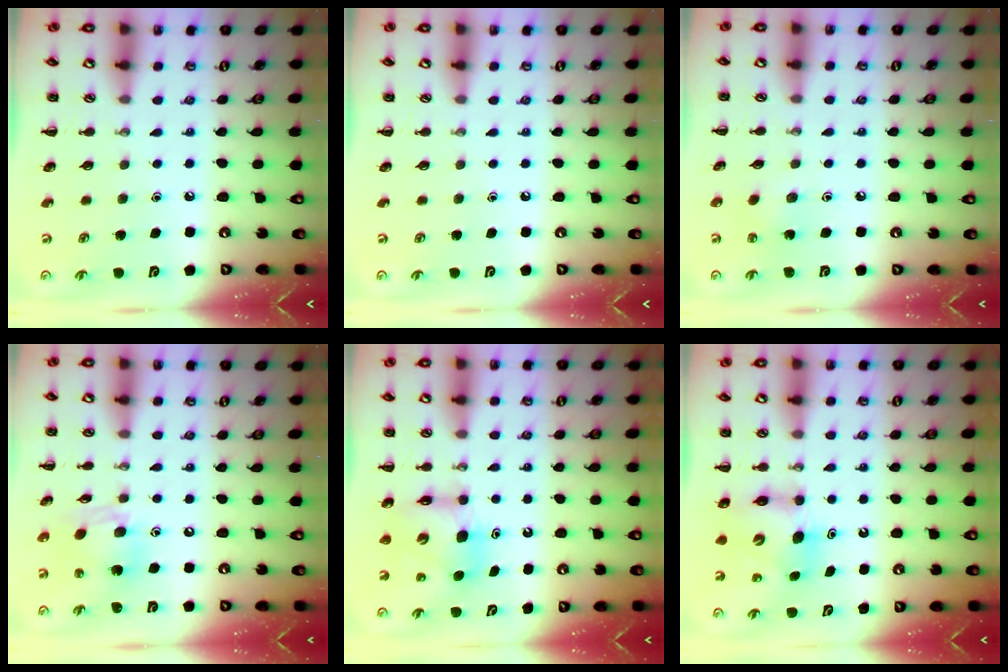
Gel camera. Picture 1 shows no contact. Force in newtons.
{"total": 0.0}
{"total": 2.2, "press": 2.1, "slide": 0.7}
{"total": 10.7, "press": 10.6, "slide": 1.3}
{"total": 7.2, "press": 7.2, "slide": 0.4}
{"total": 6.7, "press": 6.7, "slide": 0.6}